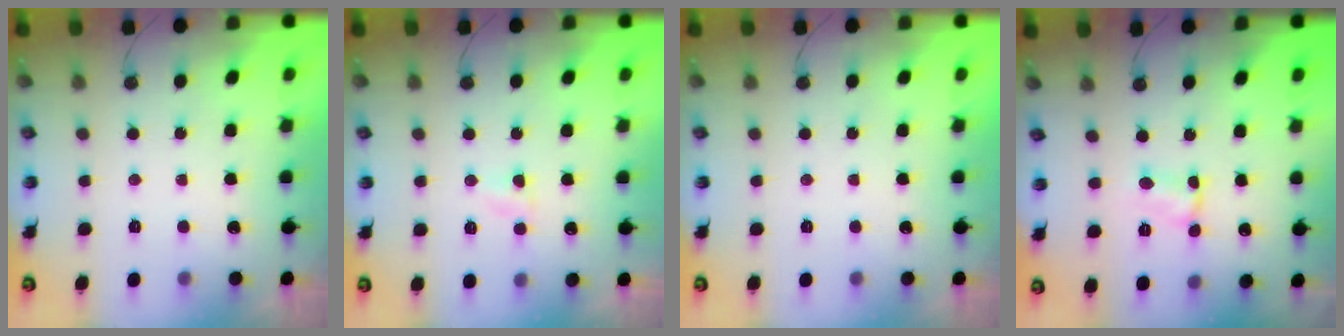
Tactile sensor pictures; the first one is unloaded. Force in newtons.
{"total": 3.0, "press": 3.0, "slide": 0.3}
{"total": 0.0}
{"total": 1.9, "press": 1.9, "slide": 0.2}